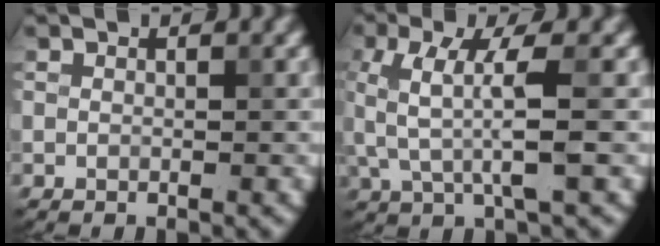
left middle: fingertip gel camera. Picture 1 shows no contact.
{"total": 5.1, "force": [0.2, 1.4, 4.9], "torque": [-0.110, 0.001, 0.005]}